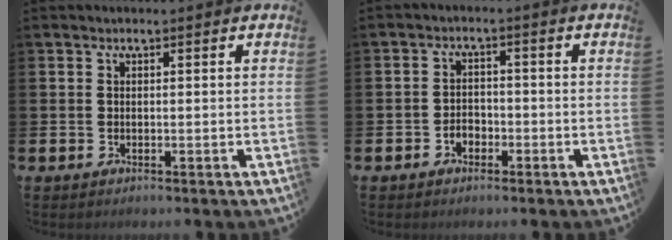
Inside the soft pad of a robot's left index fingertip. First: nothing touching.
{"total": 2.1, "force": [-1.2, 1.5, 0.7], "torque": [-0.009, 0.000, -0.029]}